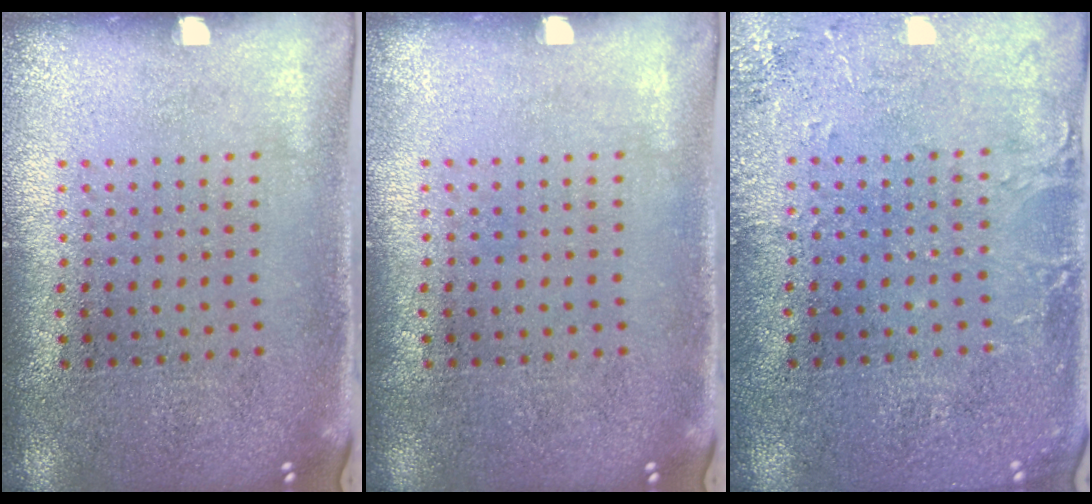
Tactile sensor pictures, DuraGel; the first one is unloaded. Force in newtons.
{"total": 0.0}
{"total": 2.5, "press": 2.5, "slide": 0.3}